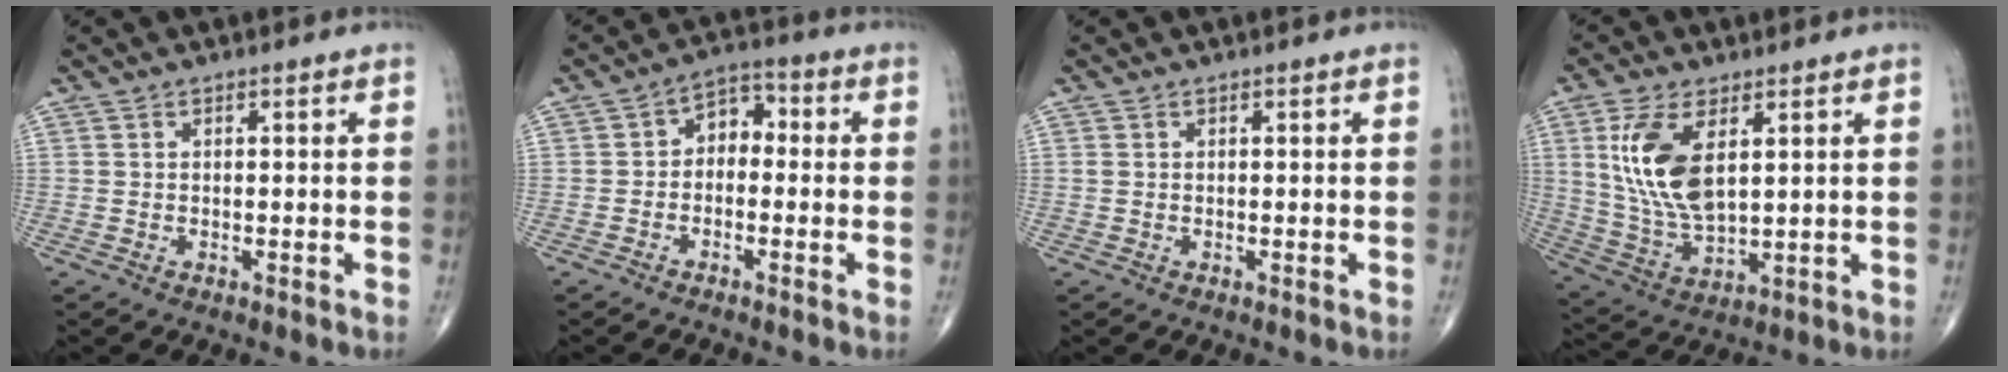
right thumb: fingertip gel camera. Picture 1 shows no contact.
{"total": 5.1, "force": [-0.7, 3.7, 3.5], "torque": [-0.029, 0.029, -0.028]}
{"total": 0.5, "force": [0.0, 0.4, 0.4], "torque": [-0.011, 0.003, 0.003]}
{"total": 13.3, "force": [3.9, 6.4, 11.0], "torque": [-0.223, -0.018, 0.086]}